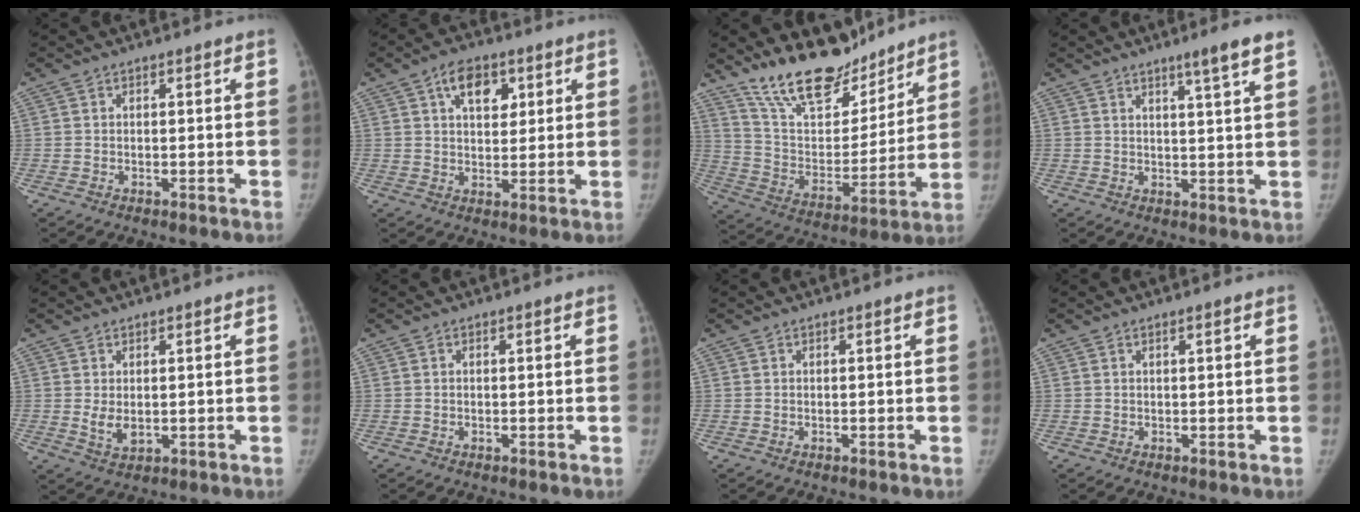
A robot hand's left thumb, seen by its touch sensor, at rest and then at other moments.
{"total": 7.7, "force": [3.4, 4.6, 5.2], "torque": [-0.055, -0.012, 0.052]}
{"total": 18.9, "force": [15.6, 7.2, 7.8], "torque": [-0.084, -0.098, 0.273]}
{"total": 5.2, "force": [3.5, -0.5, 3.8], "torque": [-0.059, -0.024, 0.055]}
{"total": 3.2, "force": [0.4, 1.9, 2.6], "torque": [-0.041, -0.011, 0.016]}
{"total": 0.0}
{"total": 0.0}
{"total": 0.6, "force": [0.3, 0.0, 0.5], "torque": [-0.009, 0.001, 0.006]}